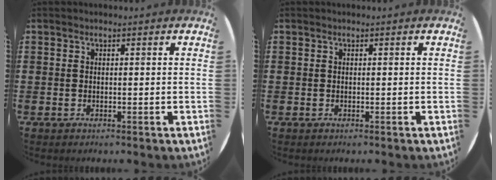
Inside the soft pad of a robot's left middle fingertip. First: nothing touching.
{"total": 0.0}